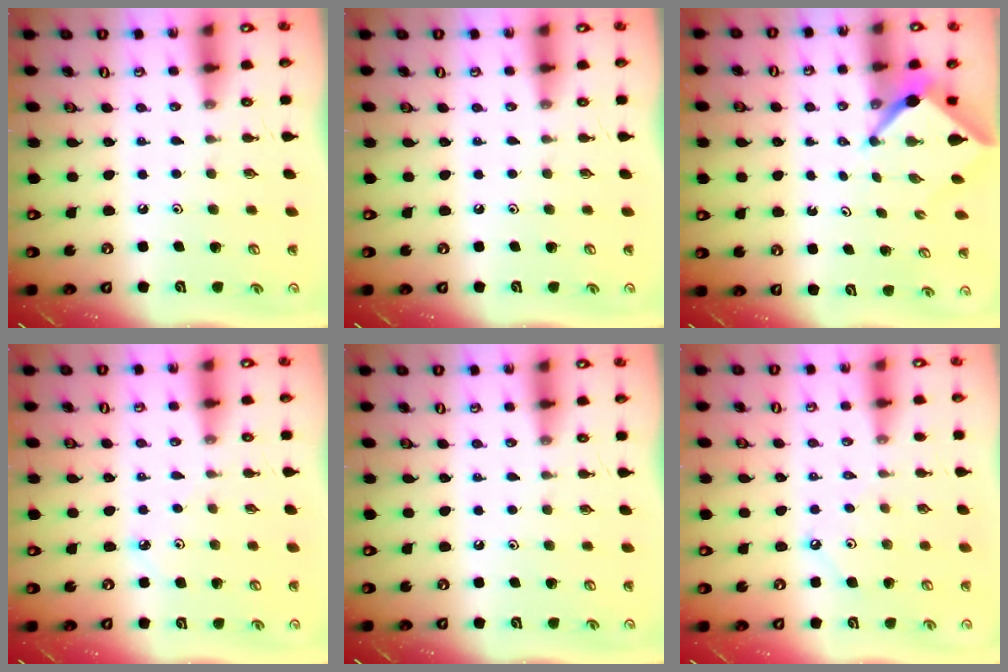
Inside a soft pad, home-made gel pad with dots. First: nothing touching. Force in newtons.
{"total": 0.0}
{"total": 3.4, "press": 3.4, "slide": 0.2}
{"total": 2.2, "press": 2.2, "slide": 0.2}
{"total": 0.0}
{"total": 3.0, "press": 3.0, "slide": 0.5}